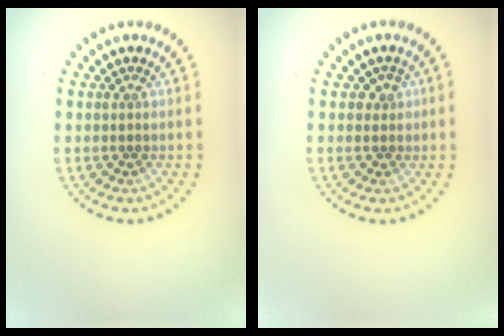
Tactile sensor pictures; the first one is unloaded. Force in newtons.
{"total": 1.3, "press": 1.1, "slide": 0.7}